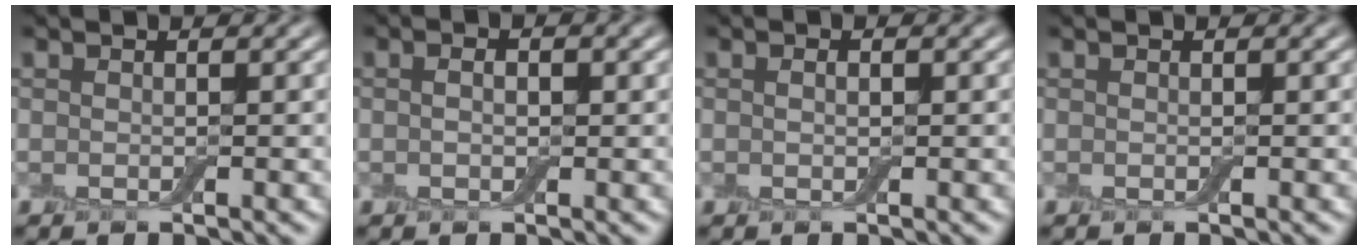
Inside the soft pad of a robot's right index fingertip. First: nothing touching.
{"total": 2.3, "force": [0.8, 1.4, 1.7], "torque": [-0.018, 0.005, -0.002]}
{"total": 0.8, "force": [0.2, 0.4, 0.6], "torque": [-0.010, -0.002, 0.007]}
{"total": 0.0}